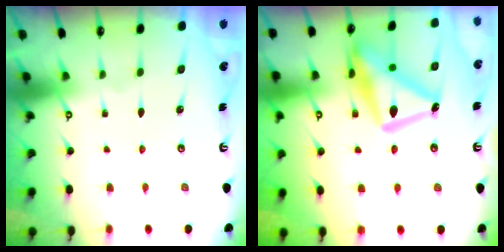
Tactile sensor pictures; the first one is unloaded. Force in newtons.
{"total": 18.6, "press": 18.5, "slide": 1.6}